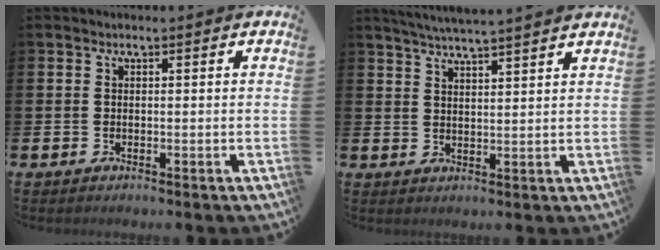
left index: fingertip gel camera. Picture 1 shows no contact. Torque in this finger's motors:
{"motor_torque": [0.37, -0.61, 0.22, 0.10]}